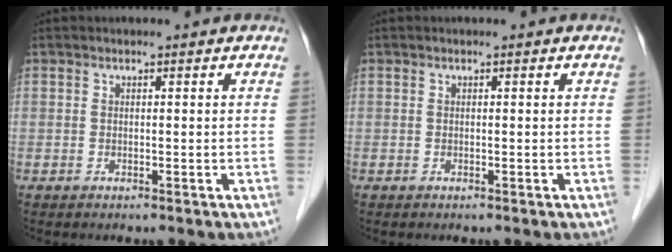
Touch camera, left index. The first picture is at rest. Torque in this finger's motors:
{"motor_torque": [0.00, 0.00, -0.01, 0.00]}